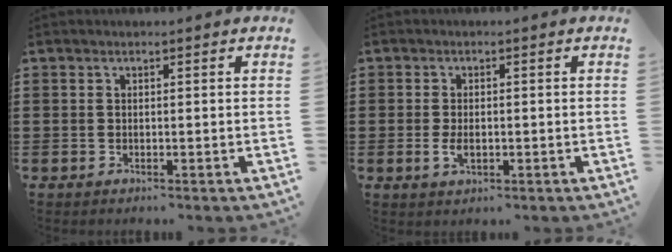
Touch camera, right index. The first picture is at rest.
{"total": 2.5, "force": [-0.4, 1.3, 2.1], "torque": [-0.048, -0.003, -0.009]}